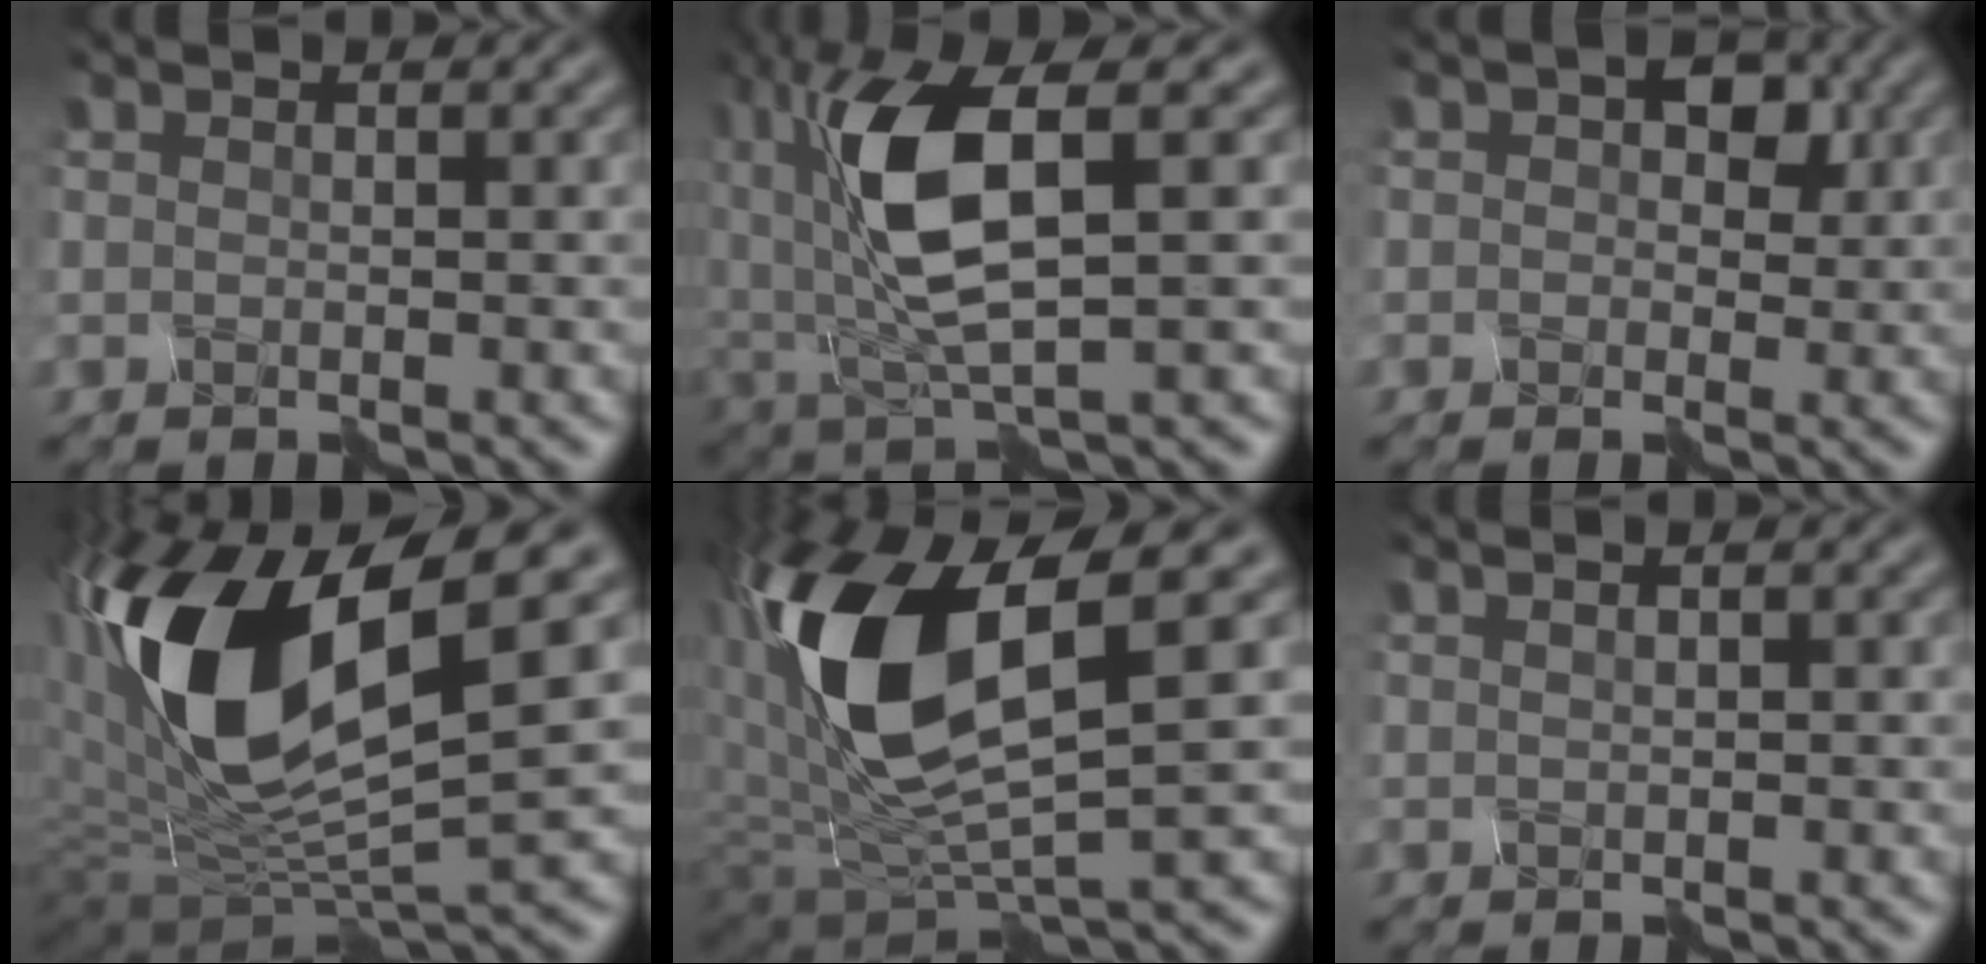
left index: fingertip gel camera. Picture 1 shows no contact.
{"total": 8.8, "force": [1.4, 3.3, 8.0], "torque": [-0.174, 0.004, 0.026]}
{"total": 3.4, "force": [0.1, 2.5, 2.3], "torque": [-0.030, 0.000, -0.004]}
{"total": 15.6, "force": [3.1, 6.9, 13.6], "torque": [-0.278, 0.000, 0.045]}
{"total": 12.6, "force": [2.3, 4.9, 11.3], "torque": [-0.239, 0.001, 0.040]}
{"total": 0.8, "force": [0.7, -0.2, 0.4], "torque": [-0.009, 0.003, 0.009]}